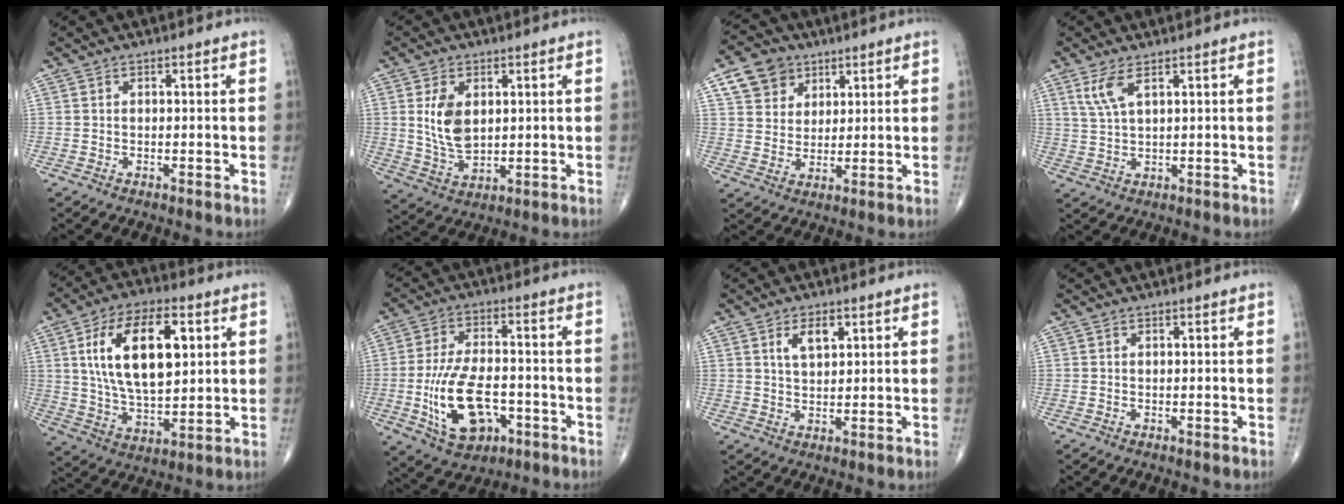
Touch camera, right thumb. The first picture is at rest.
{"total": 8.4, "force": [1.8, 5.1, 6.4], "torque": [-0.113, -0.013, 0.048]}
{"total": 8.6, "force": [4.5, 6.8, 2.9], "torque": [-0.027, -0.012, 0.083]}
{"total": 4.5, "force": [2.4, 1.4, 3.5], "torque": [-0.083, -0.005, 0.059]}
{"total": 19.2, "force": [5.0, 9.7, 15.8], "torque": [-0.259, -0.007, 0.092]}
{"total": 14.7, "force": [-4.1, 8.0, 11.5], "torque": [-0.204, 0.015, -0.064]}
{"total": 4.7, "force": [2.1, 2.5, 3.4], "torque": [-0.048, -0.011, 0.038]}
{"total": 0.0}